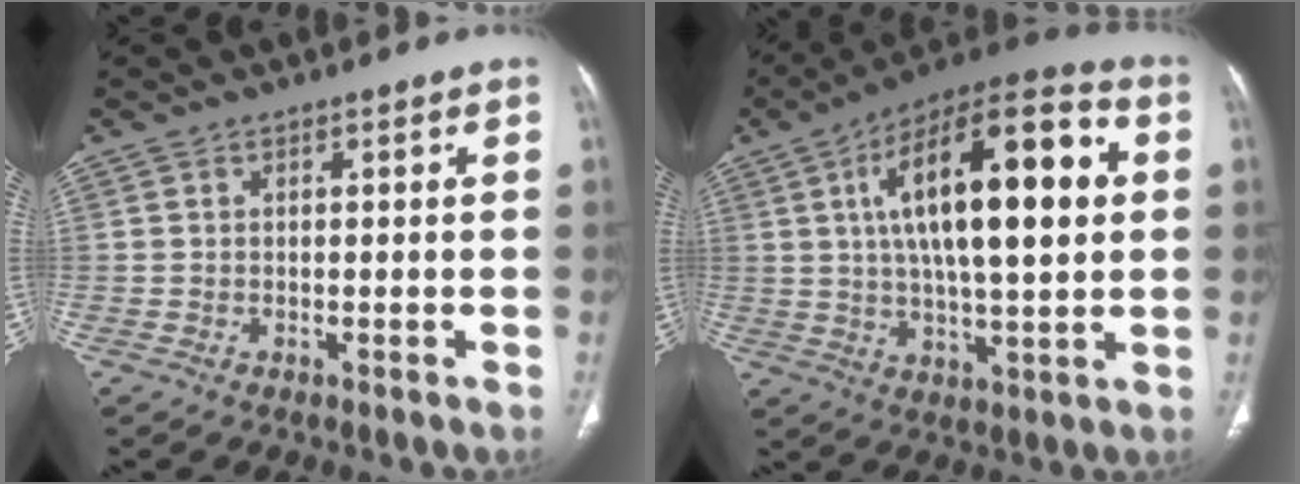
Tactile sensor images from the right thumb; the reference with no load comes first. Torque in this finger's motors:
{"motor_torque": [0.00, 5.01, 1.67, 1.10, 0.72]}